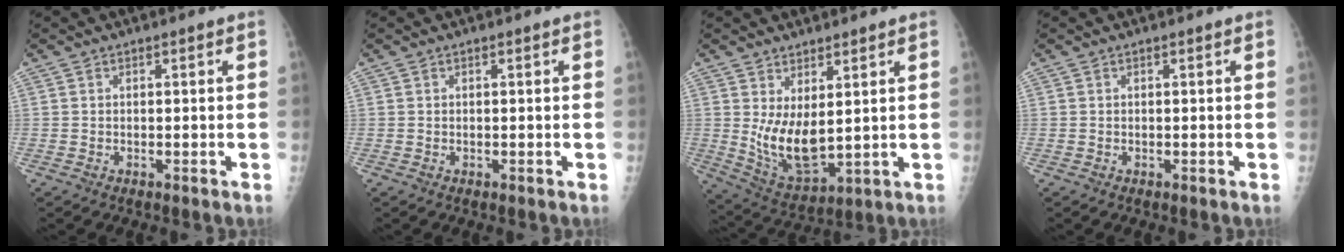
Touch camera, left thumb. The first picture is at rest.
{"total": 0.0}
{"total": 9.5, "force": [2.0, 4.3, 8.2], "torque": [-0.138, -0.036, 0.056]}
{"total": 0.0}